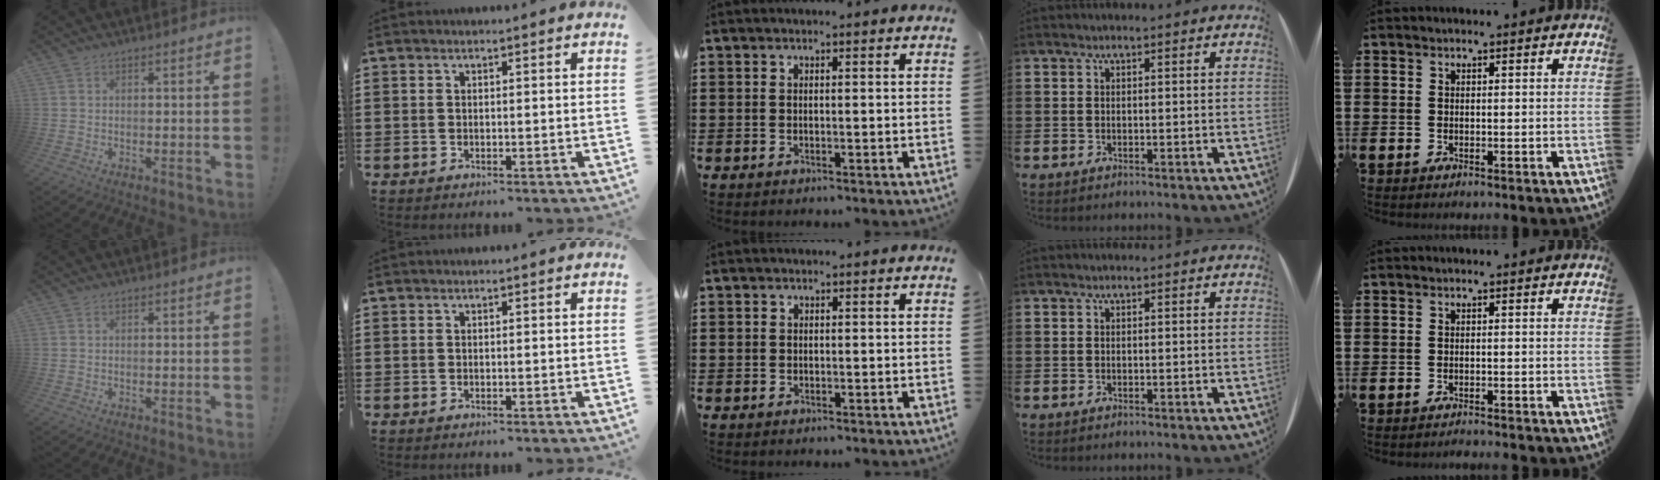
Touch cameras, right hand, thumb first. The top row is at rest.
{"middle": {"total": 0.6, "force": [0.1, 0.6, 0.1], "torque": [-0.002, 0.004, 0.000]}, "little": {"total": 0.8, "force": [-0.8, -0.1, 0.0], "torque": [0.000, 0.000, -0.018]}}